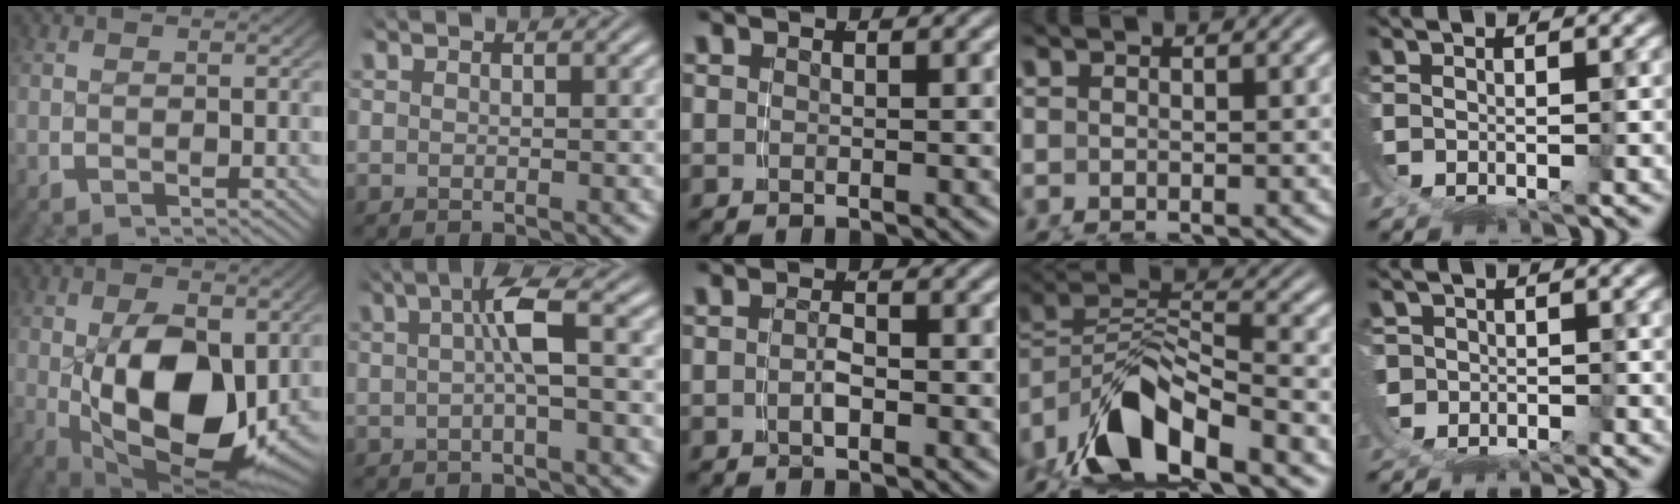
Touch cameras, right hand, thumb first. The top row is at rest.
{"thumb": {"total": 17.0, "force": [-2.1, 10.3, 13.3], "torque": [-0.244, -0.066, 0.001]}, "index": {"total": 3.9, "force": [0.8, 0.4, 3.8], "torque": [-0.068, 0.011, 0.010]}, "middle": {"total": 1.5, "force": [-0.9, 0.4, 1.2], "torque": [-0.027, -0.004, -0.013]}, "ring": {"total": 7.1, "force": [-1.4, 4.5, 5.3], "torque": [-0.099, -0.010, -0.023]}, "little": {"total": 2.0, "force": [-1.4, 1.1, -0.7], "torque": [-0.015, -0.025, -0.012]}}